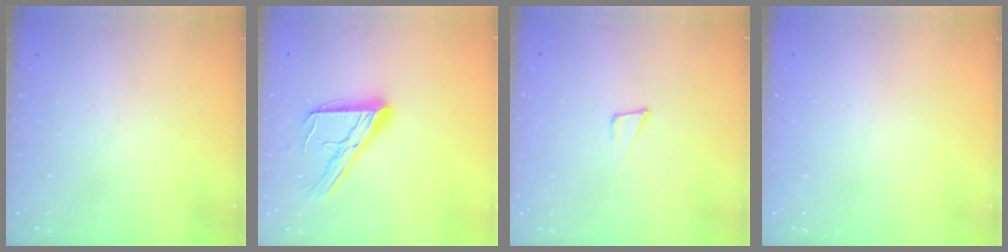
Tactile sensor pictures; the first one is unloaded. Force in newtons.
{"total": 15.7, "press": 15.7, "slide": 1.5}
{"total": 6.3, "press": 6.1, "slide": 1.2}
{"total": 0.0}